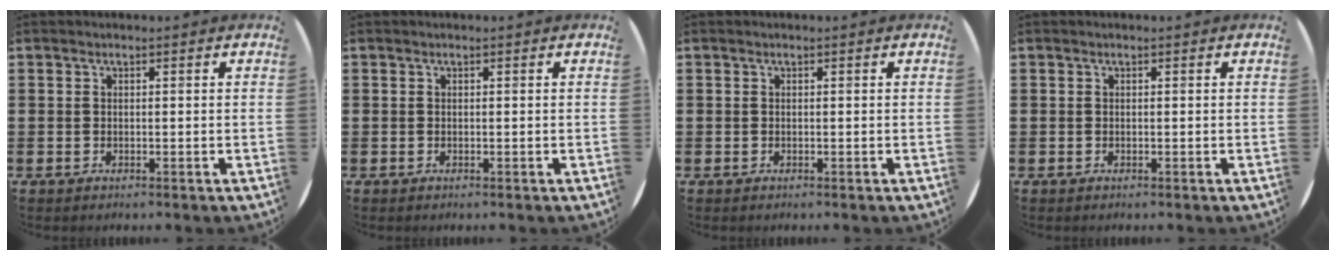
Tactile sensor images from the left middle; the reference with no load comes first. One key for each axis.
{"total": 0.0}
{"total": 0.0}
{"total": 0.0}